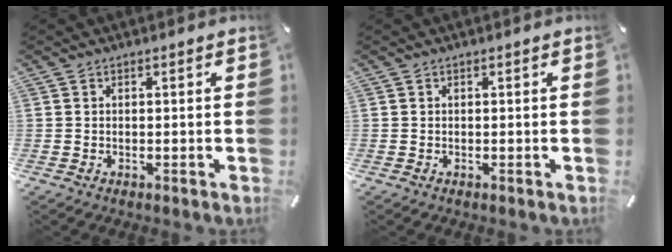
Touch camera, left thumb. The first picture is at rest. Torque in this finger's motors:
{"motor_torque": [-0.10, -0.07, -0.06, 0.06, 0.00]}